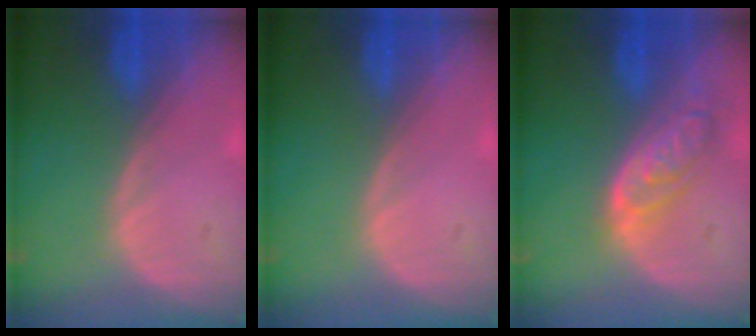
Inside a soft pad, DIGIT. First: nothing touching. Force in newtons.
{"total": 0.0}
{"total": 6.3, "press": 5.7, "slide": 2.8}